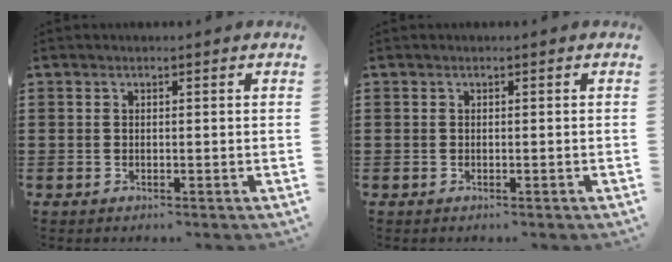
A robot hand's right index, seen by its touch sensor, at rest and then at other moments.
{"total": 0.0}